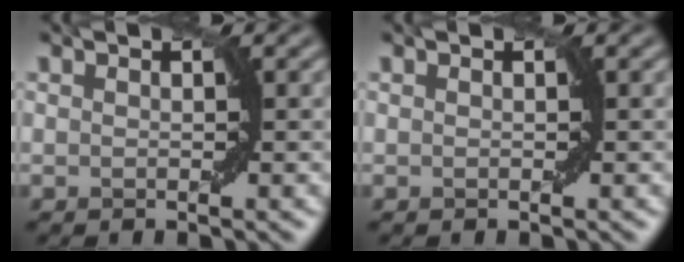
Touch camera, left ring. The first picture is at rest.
{"total": 0.0}